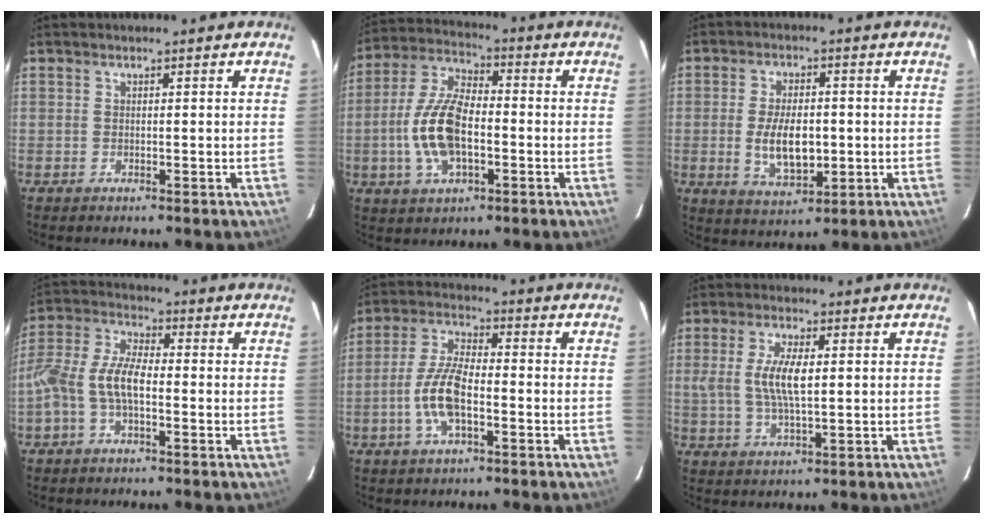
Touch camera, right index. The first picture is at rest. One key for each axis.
{"total": 13.2, "fx": -2.7, "fy": 6.3, "fz": 11.3, "tx": -0.241, "ty": 0.007, "tz": -0.051}
{"total": 9.1, "fx": -1.0, "fy": 4.5, "fz": 7.8, "tx": -0.151, "ty": -0.006, "tz": -0.012}
{"total": 8.6, "fx": -2.1, "fy": 3.7, "fz": 7.5, "tx": -0.167, "ty": 0.016, "tz": -0.043}
{"total": 9.5, "fx": -2.9, "fy": 3.5, "fz": 8.3, "tx": -0.177, "ty": 0.005, "tz": -0.058}
{"total": 7.6, "fx": 0.8, "fy": 2.5, "fz": 7.2, "tx": -0.143, "ty": 0.002, "tz": 0.018}